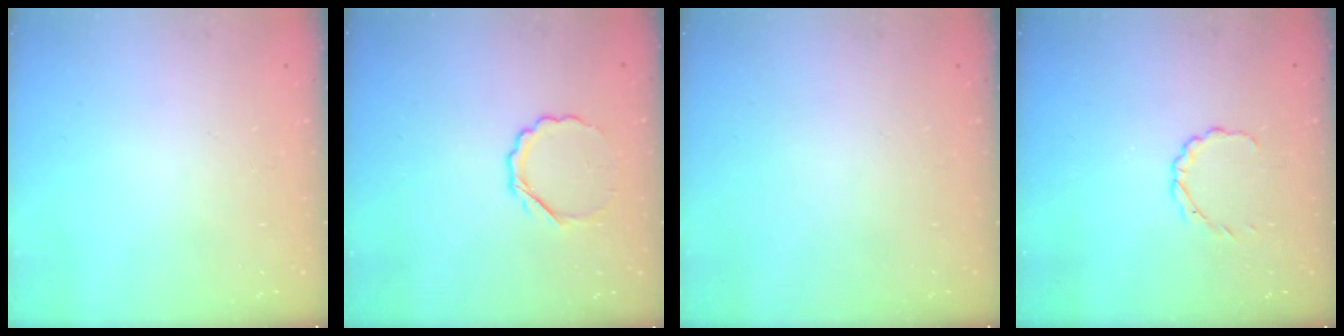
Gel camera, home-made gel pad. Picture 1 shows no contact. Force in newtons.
{"total": 4.7, "press": 4.5, "slide": 1.1}
{"total": 0.0}
{"total": 2.4, "press": 2.2, "slide": 0.9}